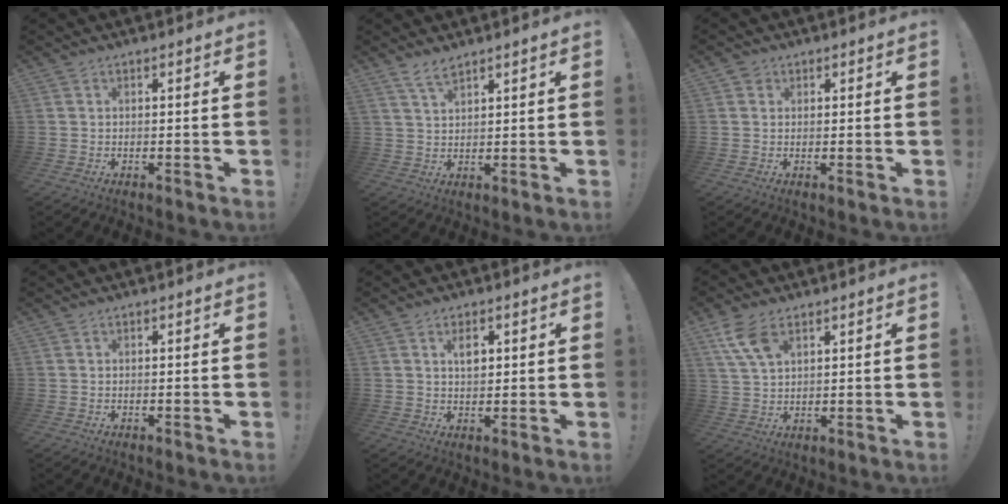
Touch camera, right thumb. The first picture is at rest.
{"total": 4.2, "force": [3.4, 1.0, 2.2], "torque": [-0.043, -0.016, 0.062]}
{"total": 1.7, "force": [1.0, 1.4, 0.1], "torque": [0.002, -0.002, 0.017]}
{"total": 0.0}
{"total": 4.3, "force": [1.6, 2.6, 3.1], "torque": [-0.038, -0.004, 0.021]}
{"total": 8.7, "force": [4.7, 4.6, 5.6], "torque": [-0.105, -0.014, 0.091]}